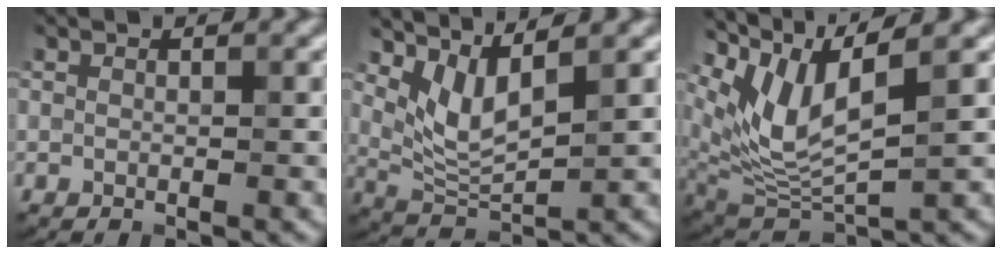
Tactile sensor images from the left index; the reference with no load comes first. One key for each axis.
{"total": 3.9, "fx": 2.3, "fy": 1.2, "fz": 3.0, "tx": -0.074, "ty": -0.014, "tz": 0.053}
{"total": 6.6, "fx": 3.3, "fy": 1.9, "fz": 5.4, "tx": -0.118, "ty": -0.011, "tz": 0.070}